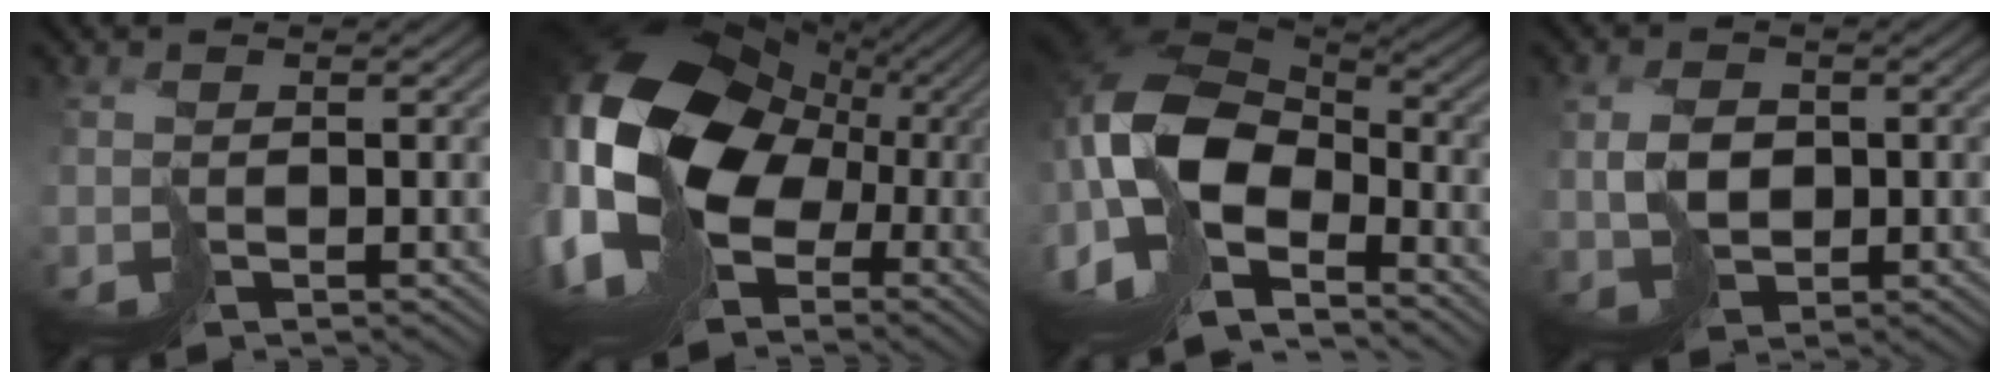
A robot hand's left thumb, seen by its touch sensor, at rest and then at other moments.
{"total": 19.8, "force": [0.7, 14.5, 13.5], "torque": [-0.319, -0.018, 0.029]}
{"total": 15.8, "force": [-4.1, 9.5, 12.0], "torque": [-0.293, -0.011, -0.082]}
{"total": 4.4, "force": [1.1, 3.1, 2.9], "torque": [-0.068, 0.004, 0.024]}